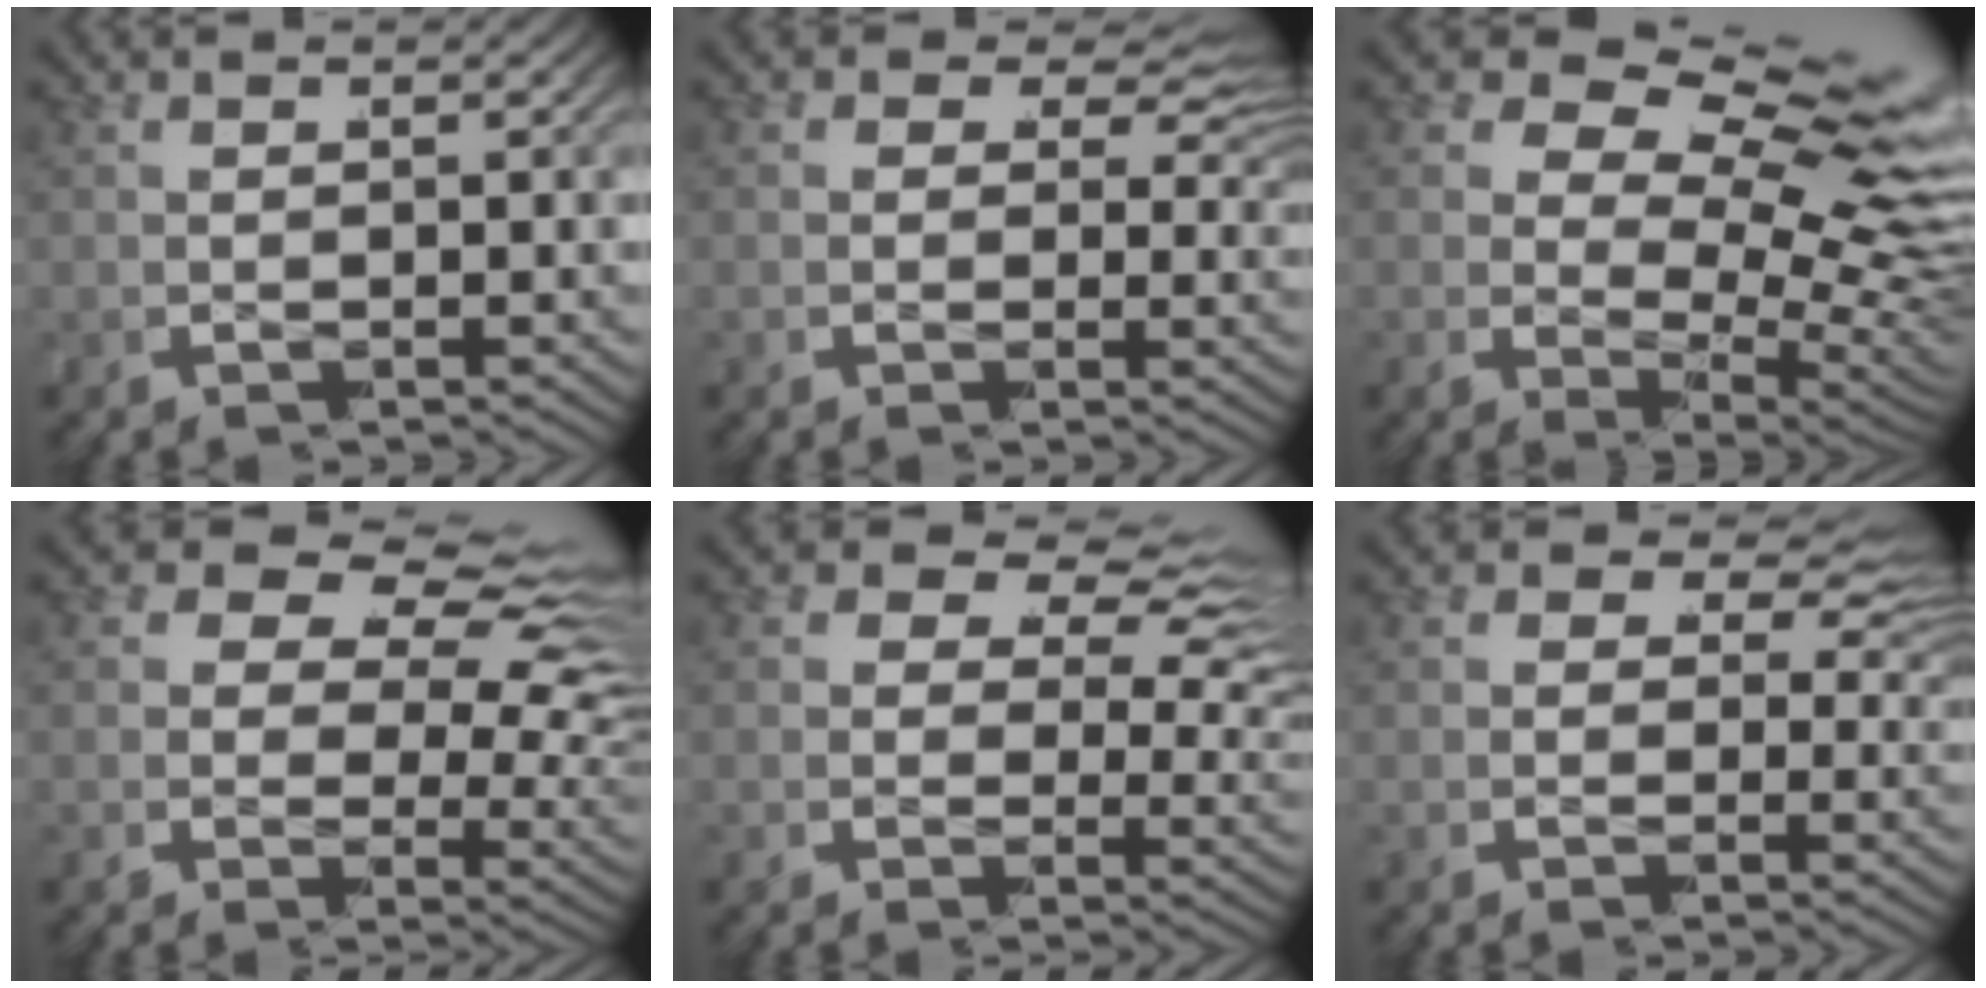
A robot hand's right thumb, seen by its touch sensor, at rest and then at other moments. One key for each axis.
{"total": 4.5, "fx": 1.2, "fy": 2.6, "fz": 3.5, "tx": -0.047, "ty": -0.002, "tz": 0.016}
{"total": 14.1, "fx": 1.4, "fy": 8.3, "fz": 11.3, "tx": -0.191, "ty": -0.030, "tz": 0.034}
{"total": 11.4, "fx": 1.4, "fy": 7.4, "fz": 8.6, "tx": -0.140, "ty": -0.015, "tz": 0.024}
{"total": 8.1, "fx": 2.1, "fy": 4.9, "fz": 6.1, "tx": -0.080, "ty": 0.002, "tz": 0.025}
{"total": 5.0, "fx": 1.5, "fy": 2.8, "fz": 3.9, "tx": -0.050, "ty": 0.002, "tz": 0.018}